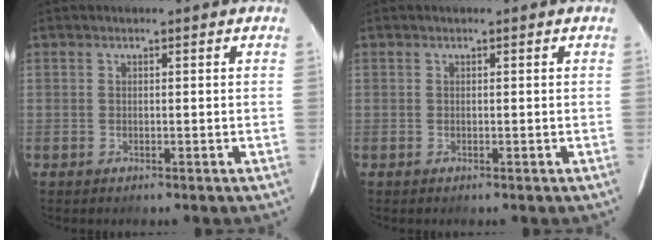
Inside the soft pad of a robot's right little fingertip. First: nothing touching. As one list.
[{"total": 0.0}]